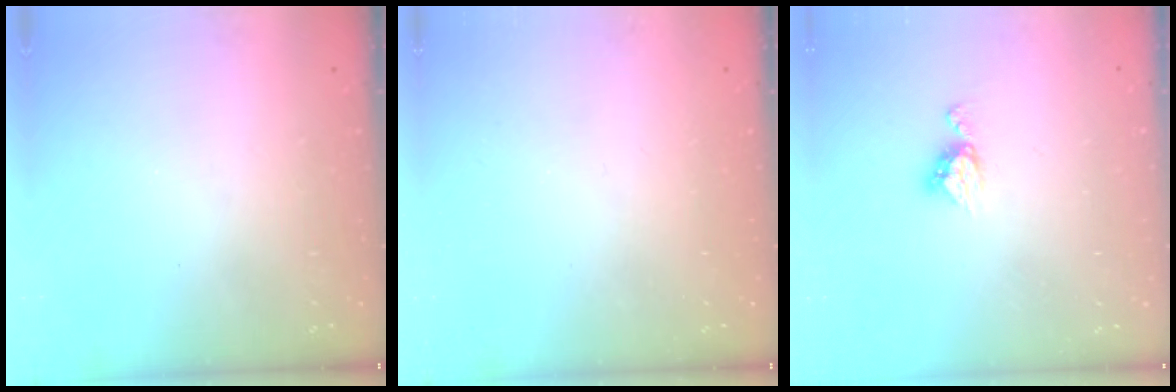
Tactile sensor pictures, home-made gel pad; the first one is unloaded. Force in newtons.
{"total": 0.0}
{"total": 6.1, "press": 6.1, "slide": 0.4}